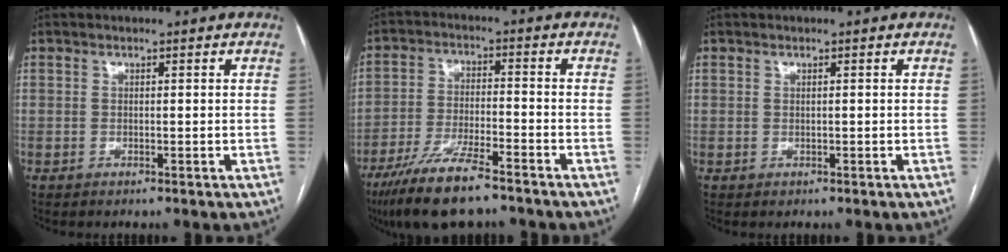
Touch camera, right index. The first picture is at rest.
{"total": 11.7, "force": [-8.6, 2.1, 7.7], "torque": [-0.146, -0.024, -0.151]}
{"total": 0.0}